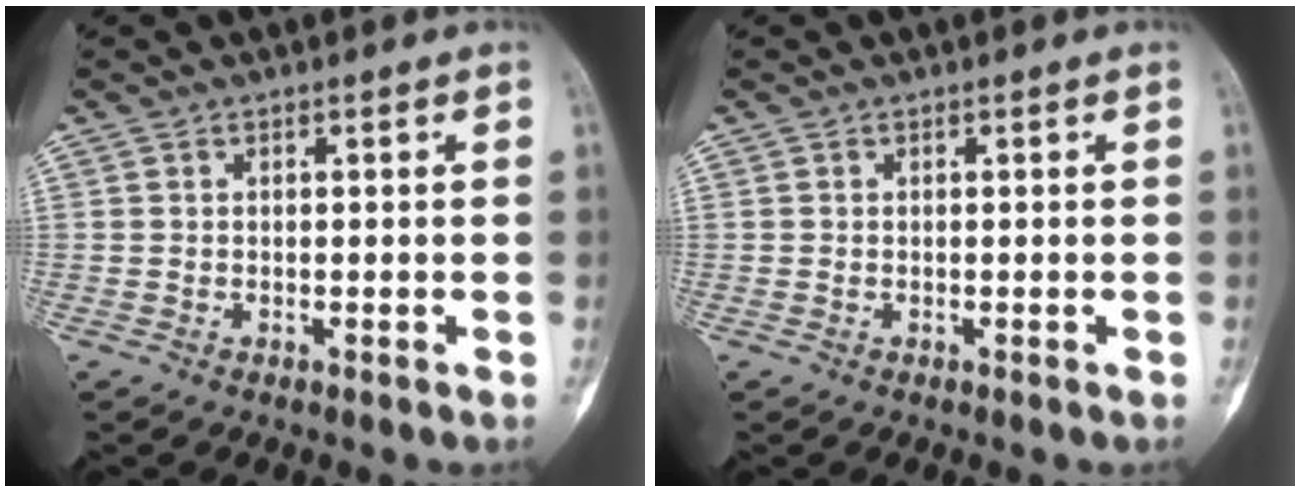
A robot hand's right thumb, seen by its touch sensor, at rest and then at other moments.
{"total": 0.0}